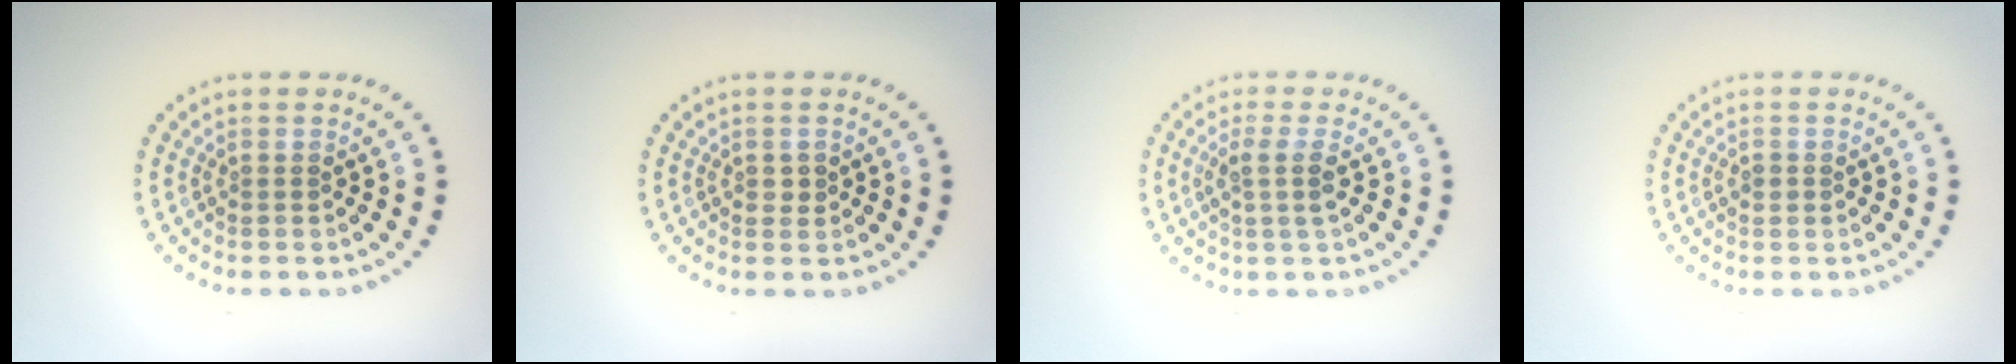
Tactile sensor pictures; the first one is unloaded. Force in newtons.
{"total": 0.8, "press": 0.8, "slide": 0.1}
{"total": 2.0, "press": 1.5, "slide": 1.2}
{"total": 1.0, "press": 1.0, "slide": 0.1}